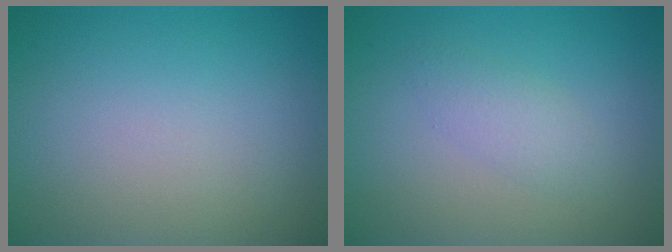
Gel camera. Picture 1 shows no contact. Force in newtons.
{"total": 1.8, "press": 1.8, "slide": 0.1}